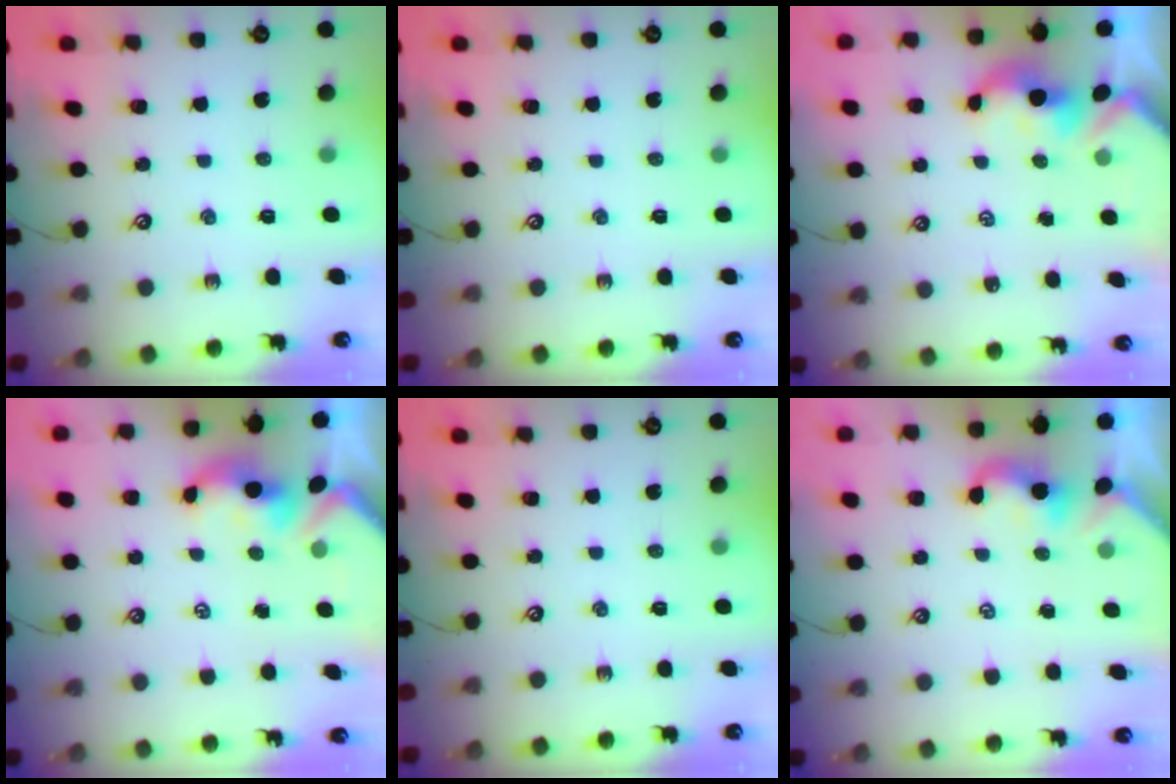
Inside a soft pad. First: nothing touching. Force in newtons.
{"total": 0.0}
{"total": 1.7, "press": 1.6, "slide": 0.3}
{"total": 0.9, "press": 0.5, "slide": 0.7}
{"total": 0.0}
{"total": 2.4, "press": 2.4, "slide": 0.1}